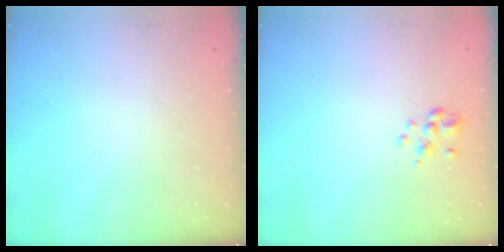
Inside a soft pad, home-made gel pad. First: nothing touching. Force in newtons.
{"total": 2.2, "press": 2.1, "slide": 0.7}